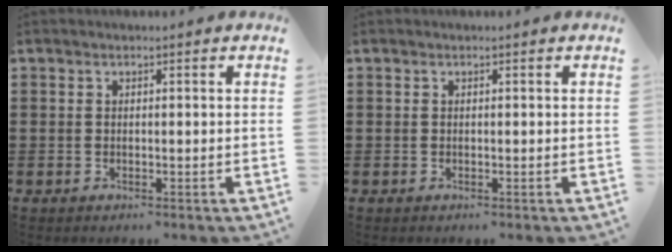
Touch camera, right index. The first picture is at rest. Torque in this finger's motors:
{"motor_torque": [1.07, 1.07, 0.00, 0.00]}